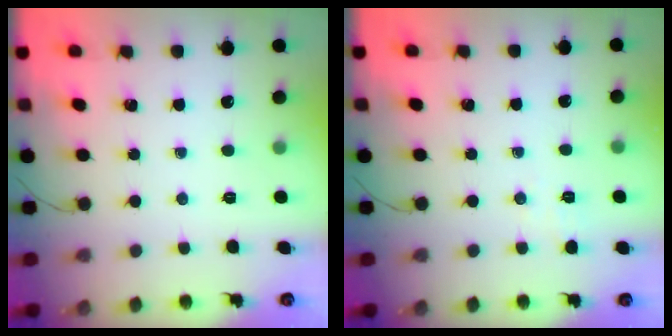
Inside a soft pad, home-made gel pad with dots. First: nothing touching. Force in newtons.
{"total": 1.3, "press": 0.5, "slide": 1.3}